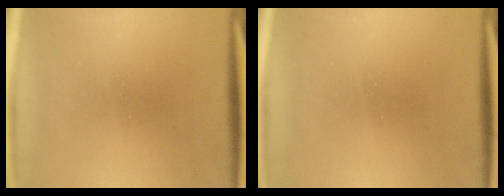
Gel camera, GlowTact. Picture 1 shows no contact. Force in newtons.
{"total": 0.0}